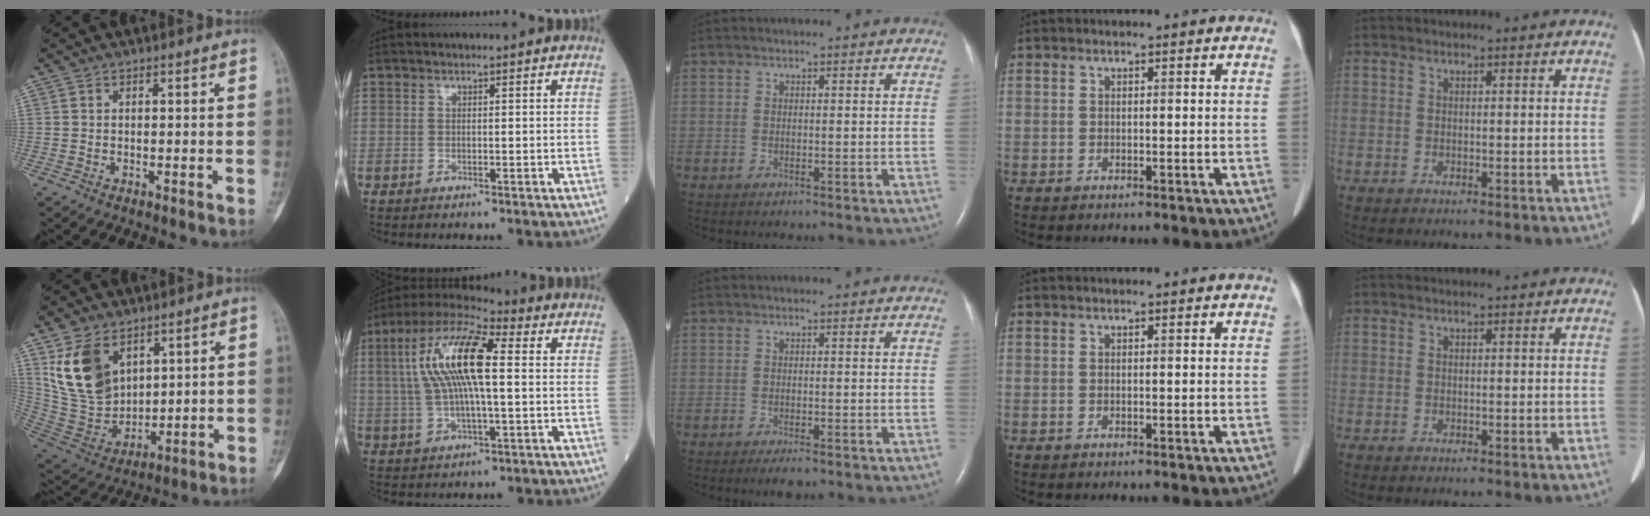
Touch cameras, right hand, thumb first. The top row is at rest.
{"thumb": {"total": 14.7, "force": [6.8, 9.7, 8.7], "torque": [-0.140, -0.034, 0.157]}, "index": {"total": 14.1, "force": [2.0, 3.2, 13.6], "torque": [-0.277, 0.028, 0.032]}, "middle": {"total": 2.1, "force": [-1.5, 0.4, 1.4], "torque": [-0.025, -0.005, -0.023]}}